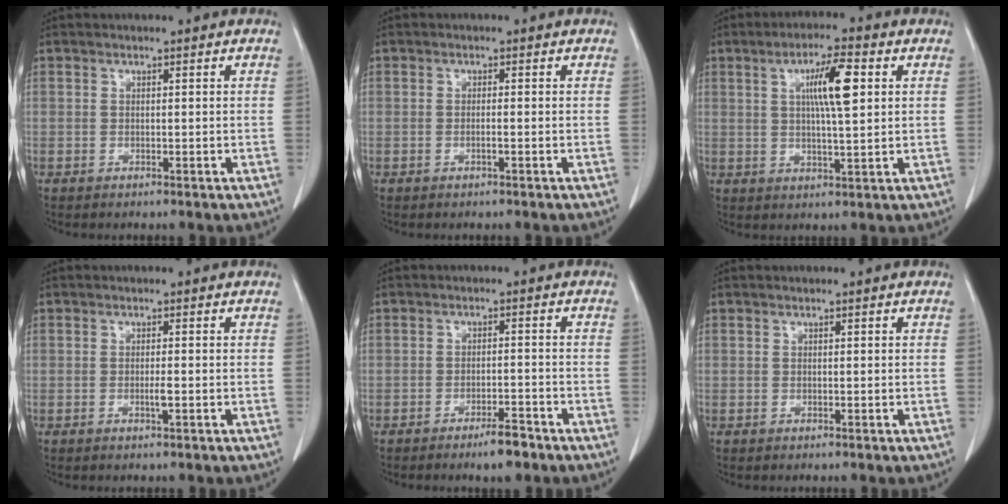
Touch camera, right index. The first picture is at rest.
{"total": 0.6, "force": [-0.2, -0.1, 0.6], "torque": [-0.010, 0.002, -0.002]}
{"total": 7.9, "force": [2.2, 0.9, 7.5], "torque": [-0.131, 0.006, 0.039]}
{"total": 1.1, "force": [-0.3, 0.0, 1.0], "torque": [-0.021, -0.001, -0.003]}
{"total": 4.1, "force": [-3.1, 0.7, 2.6], "torque": [-0.043, -0.001, -0.047]}
{"total": 0.0}